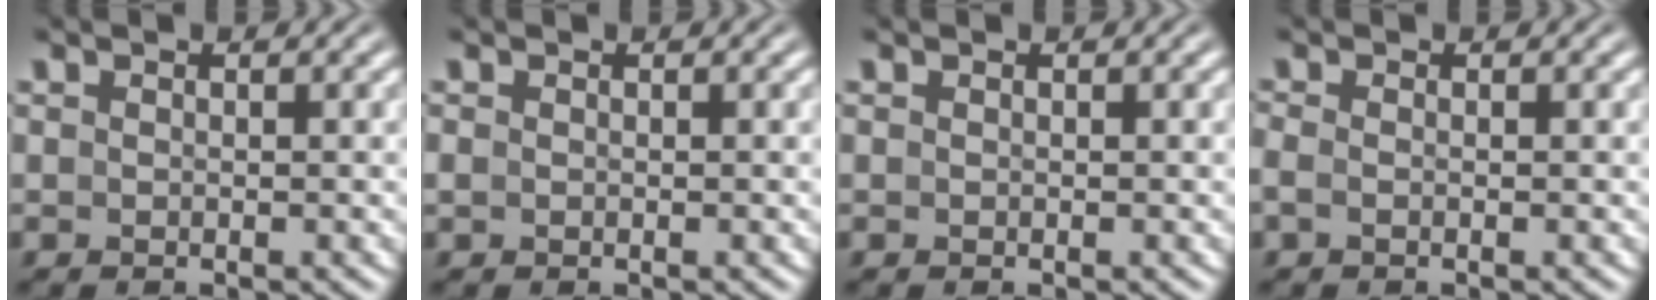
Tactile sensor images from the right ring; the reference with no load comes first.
{"total": 0.7, "force": [-0.3, 0.5, 0.3], "torque": [-0.012, -0.007, 0.000]}
{"total": 0.0}
{"total": 1.3, "force": [-0.6, 0.8, 0.8], "torque": [-0.033, -0.009, -0.008]}